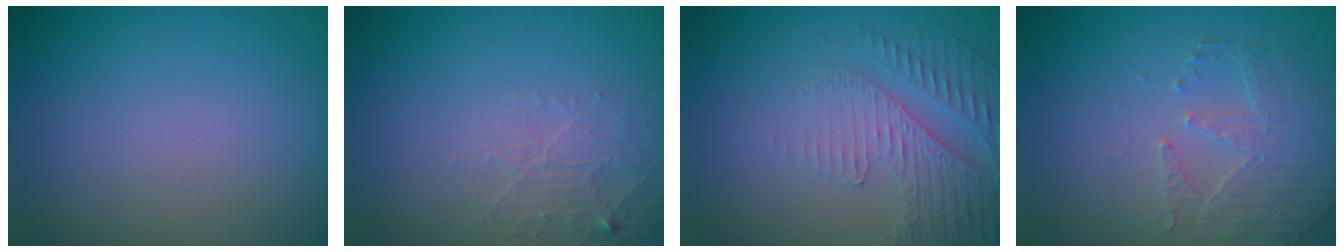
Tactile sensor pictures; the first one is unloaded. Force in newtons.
{"total": 2.2, "press": 2.2, "slide": 0.5}
{"total": 4.9, "press": 3.3, "slide": 3.7}
{"total": 2.5, "press": 2.2, "slide": 1.2}